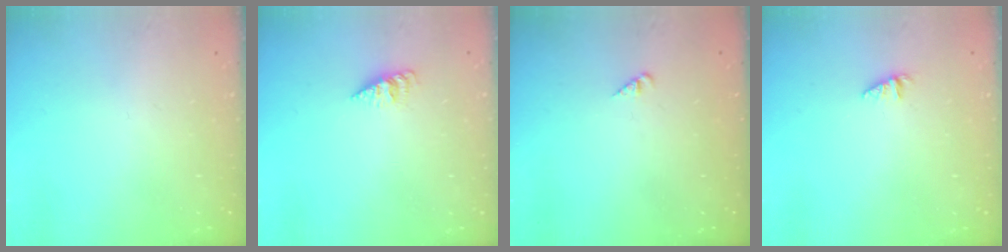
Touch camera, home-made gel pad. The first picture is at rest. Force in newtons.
{"total": 2.5, "press": 2.4, "slide": 0.4}
{"total": 1.3, "press": 1.3, "slide": 0.3}
{"total": 1.1, "press": 1.1, "slide": 0.1}